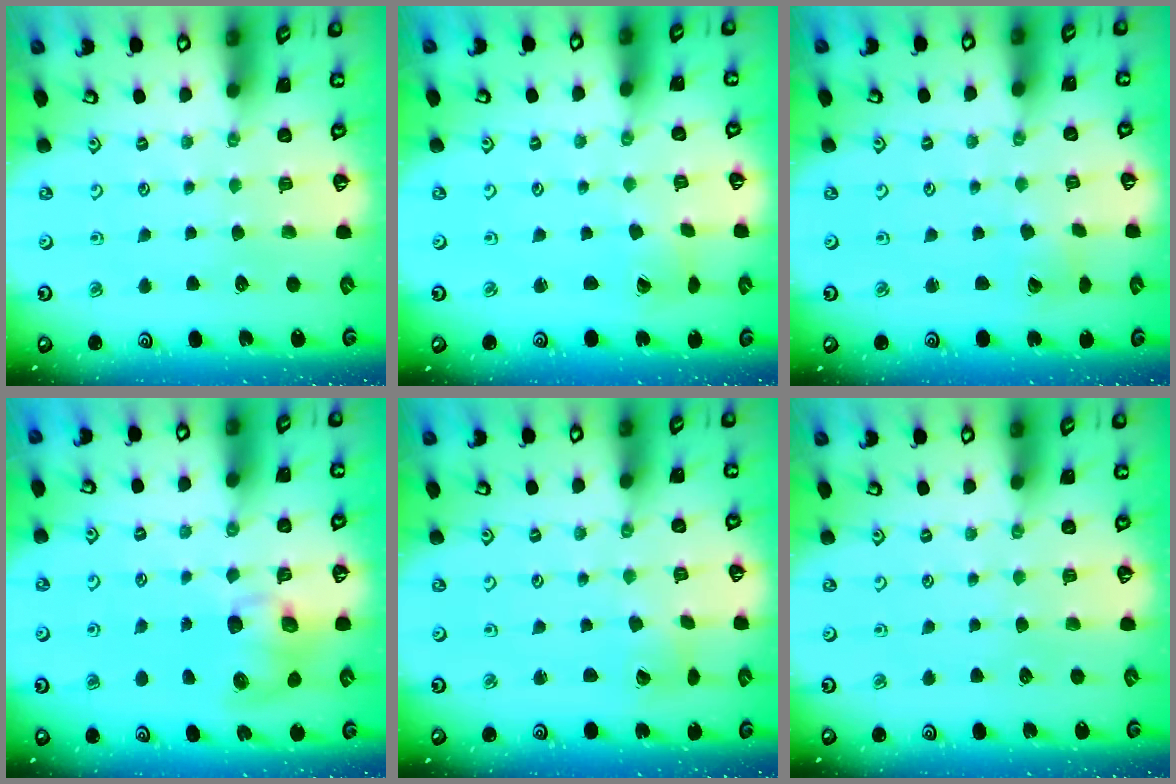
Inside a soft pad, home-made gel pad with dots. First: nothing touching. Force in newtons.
{"total": 1.0, "press": 1.0, "slide": 0.1}
{"total": 2.6, "press": 2.6, "slide": 0.3}
{"total": 9.2, "press": 9.1, "slide": 1.2}
{"total": 2.5, "press": 2.5, "slide": 0.4}
{"total": 0.0}